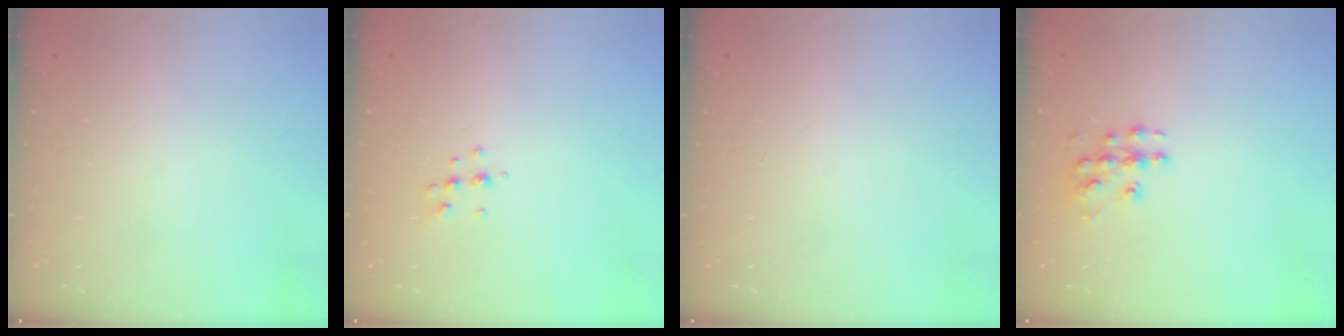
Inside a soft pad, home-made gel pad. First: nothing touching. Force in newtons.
{"total": 4.9, "press": 4.8, "slide": 1.1}
{"total": 0.0}
{"total": 8.9, "press": 8.8, "slide": 0.6}